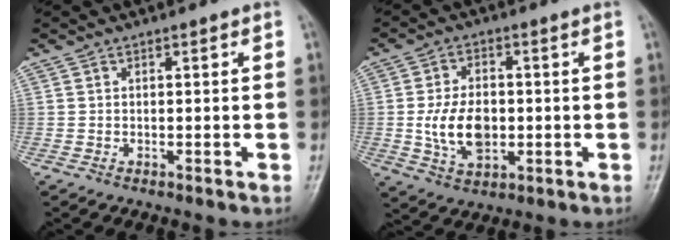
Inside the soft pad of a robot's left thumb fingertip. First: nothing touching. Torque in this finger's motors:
{"motor_torque": [1.20, 1.04, 0.46, -0.37, 0.24]}